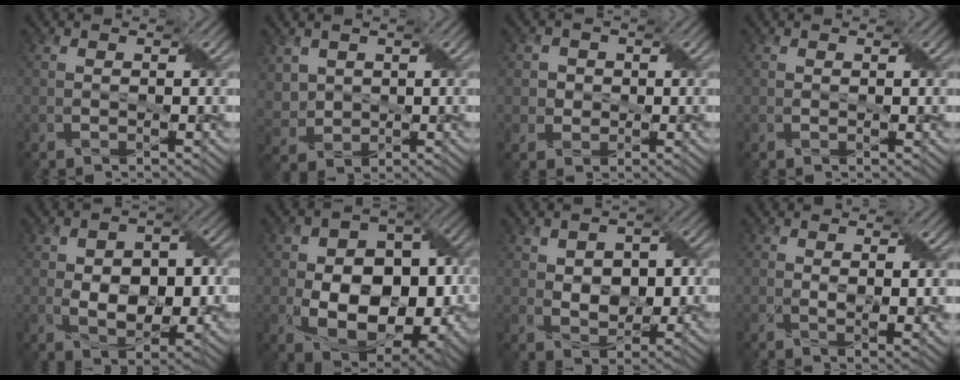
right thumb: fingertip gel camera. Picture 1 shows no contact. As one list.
[{"total": 3.8, "force": [1.8, 3.0, 1.4], "torque": [-0.053, -0.004, 0.039]}, {"total": 3.4, "force": [0.8, 3.2, 0.8], "torque": [-0.027, -0.001, 0.010]}, {"total": 0.0}, {"total": 8.6, "force": [-0.3, 5.4, 6.7], "torque": [-0.111, -0.003, 0.000]}, {"total": 13.6, "force": [-2.3, 9.2, 9.7], "torque": [-0.153, -0.017, -0.034]}, {"total": 6.1, "force": [0.8, 3.9, 4.6], "torque": [-0.078, 0.001, 0.015]}, {"total": 3.0, "force": [1.1, 0.8, 2.6], "torque": [-0.052, -0.006, 0.024]}]